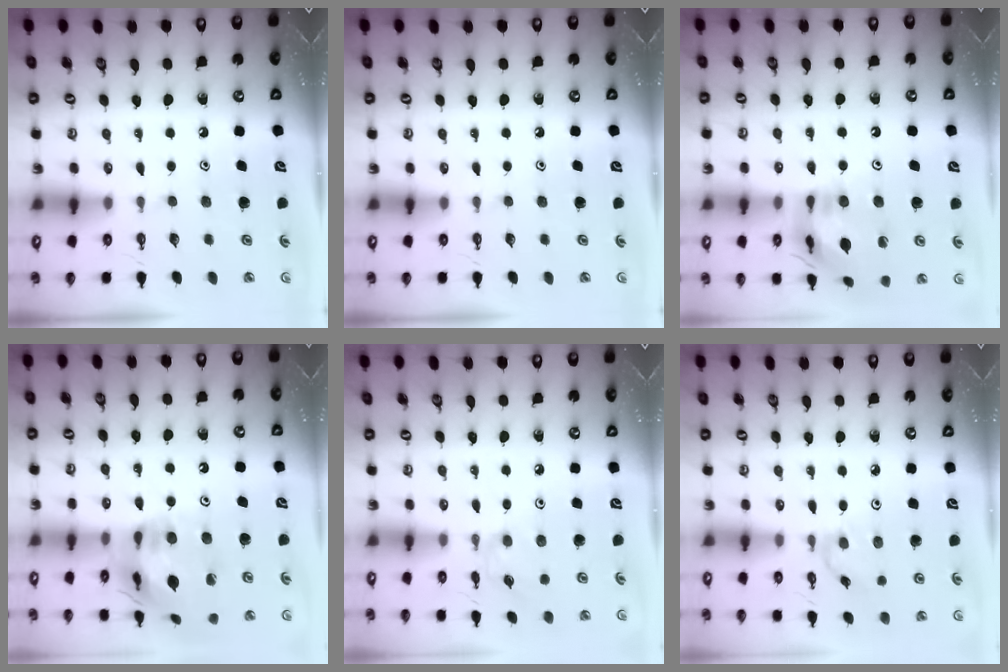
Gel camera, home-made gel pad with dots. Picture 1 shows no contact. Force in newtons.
{"total": 0.0}
{"total": 15.1, "press": 15.0, "slide": 1.6}
{"total": 20.3, "press": 20.2, "slide": 2.6}
{"total": 1.5, "press": 1.4, "slide": 0.4}
{"total": 0.6, "press": 0.5, "slide": 0.3}